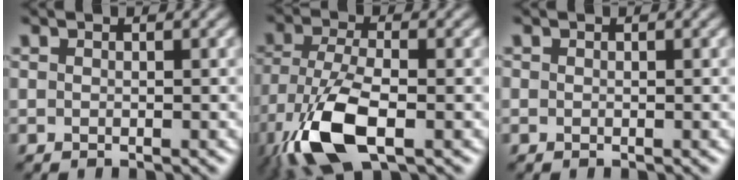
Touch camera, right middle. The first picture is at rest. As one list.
[{"total": 8.8, "force": [-4.2, 3.6, 6.8], "torque": [-0.159, -0.011, -0.086]}, {"total": 0.0}]